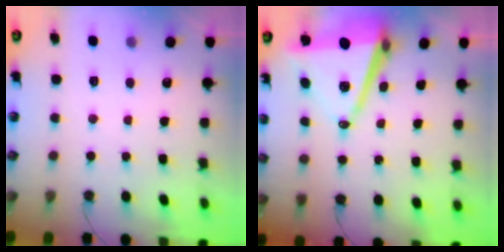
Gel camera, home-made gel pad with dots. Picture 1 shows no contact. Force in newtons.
{"total": 11.8, "press": 11.0, "slide": 4.4}